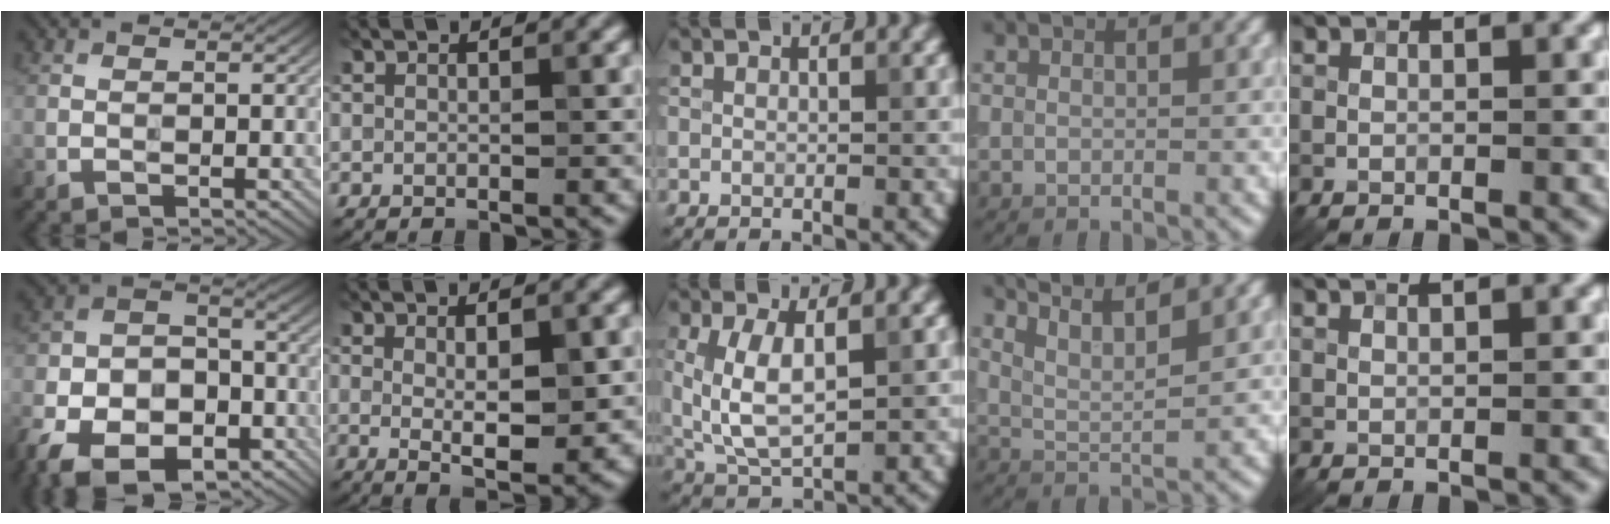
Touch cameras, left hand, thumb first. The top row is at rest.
{"thumb": {"total": 16.3, "force": [-9.3, 10.1, 8.8], "torque": [-0.193, -0.047, -0.159]}, "index": {"total": 4.6, "force": [0.4, 1.3, 4.4], "torque": [-0.071, -0.008, 0.012]}, "middle": {"total": 5.8, "force": [0.8, 2.6, 5.1], "torque": [-0.113, -0.002, 0.021]}, "ring": {"total": 5.5, "force": [4.5, 1.3, 2.9], "torque": [-0.042, 0.020, 0.052]}, "little": {"total": 0.9, "force": [0.7, 0.0, 0.4], "torque": [-0.007, -0.002, 0.008]}}